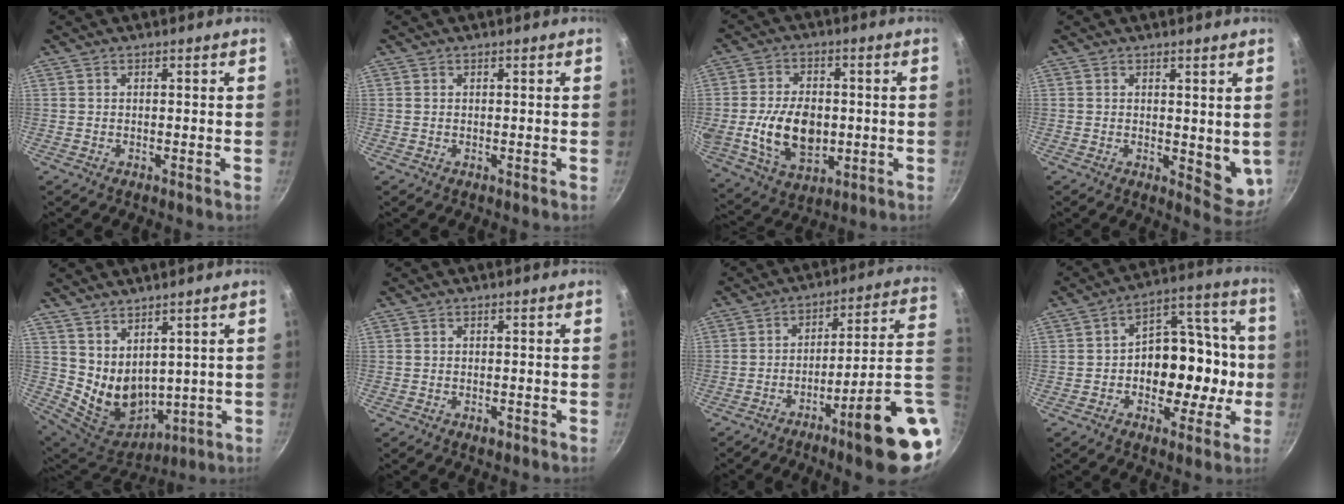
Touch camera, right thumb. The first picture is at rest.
{"total": 0.0}
{"total": 14.4, "force": [-1.2, 9.7, 10.6], "torque": [-0.169, 0.000, -0.010]}
{"total": 6.4, "force": [1.1, 3.5, 5.2], "torque": [-0.058, -0.021, 0.018]}
{"total": 10.7, "force": [4.5, 6.8, 6.9], "torque": [-0.105, -0.050, 0.110]}
{"total": 1.4, "force": [-0.7, 0.8, 0.9], "torque": [-0.011, 0.003, -0.012]}
{"total": 18.5, "force": [-5.0, 2.7, 17.6], "torque": [-0.230, 0.035, -0.071]}
{"total": 15.7, "force": [-2.7, 10.8, 11.1], "torque": [-0.104, 0.055, -0.042]}